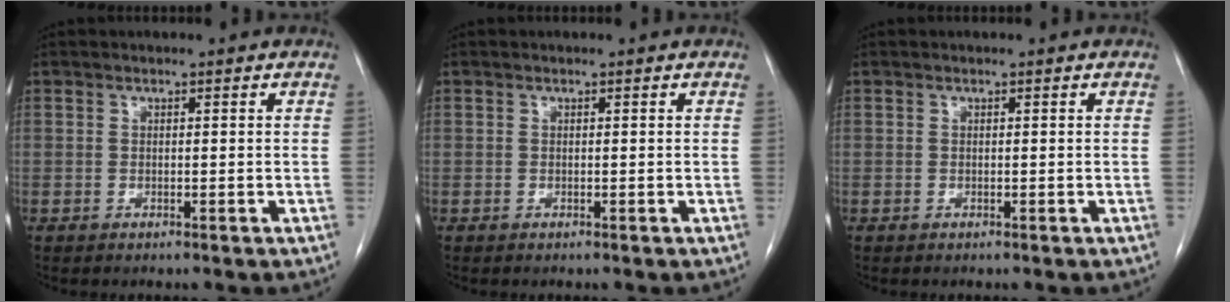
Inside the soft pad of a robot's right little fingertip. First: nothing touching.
{"total": 0.0}
{"total": 0.0}